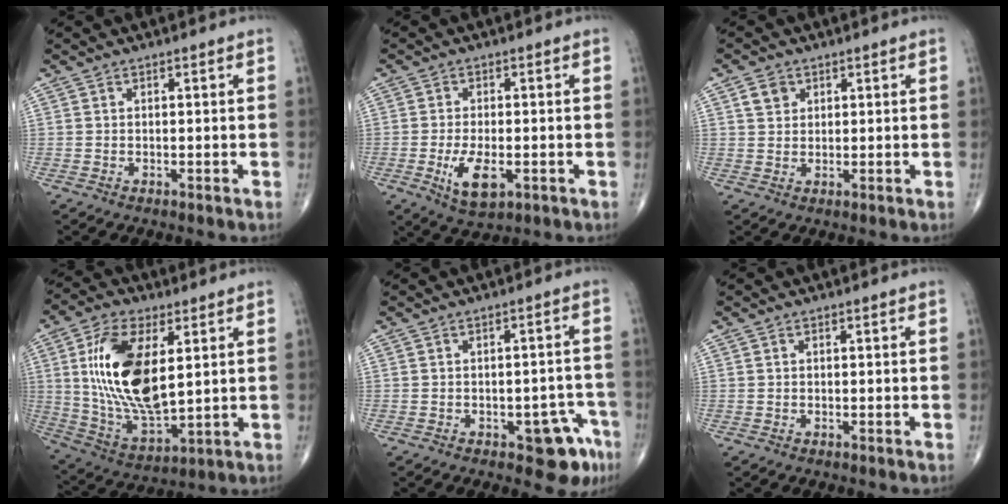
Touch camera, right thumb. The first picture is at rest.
{"total": 7.1, "force": [-2.1, 3.3, 5.9], "torque": [-0.105, -0.007, -0.029]}
{"total": 3.2, "force": [1.4, 2.6, 1.3], "torque": [-0.013, -0.003, 0.026]}
{"total": 19.2, "force": [4.1, 9.0, 16.4], "torque": [-0.309, -0.020, 0.084]}
{"total": 7.1, "force": [-3.8, 3.3, 5.0], "torque": [-0.029, 0.025, -0.044]}
{"total": 0.0}